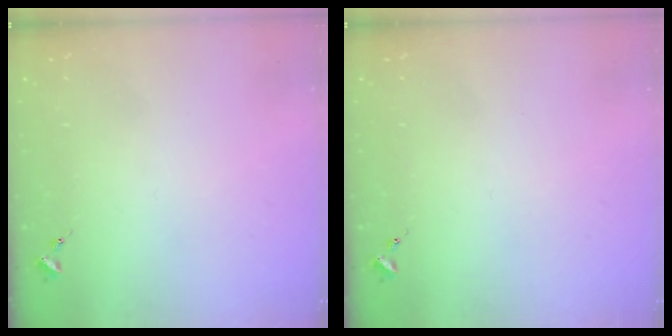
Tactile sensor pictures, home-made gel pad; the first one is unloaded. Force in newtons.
{"total": 0.0}